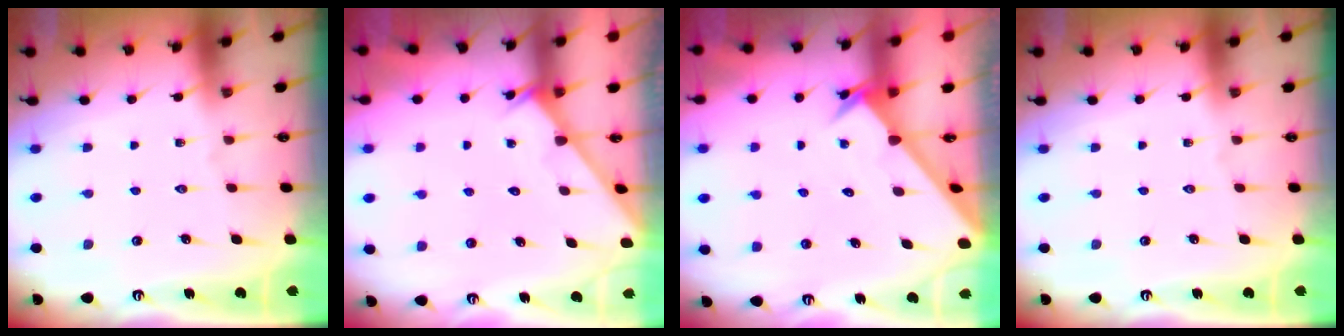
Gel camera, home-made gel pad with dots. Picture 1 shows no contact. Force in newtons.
{"total": 2.4, "press": 2.4, "slide": 0.2}
{"total": 2.5, "press": 2.5, "slide": 0.2}
{"total": 0.0}